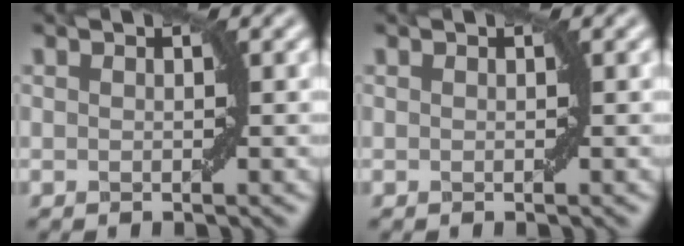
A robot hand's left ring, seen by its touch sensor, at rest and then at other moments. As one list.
[{"total": 0.0}]